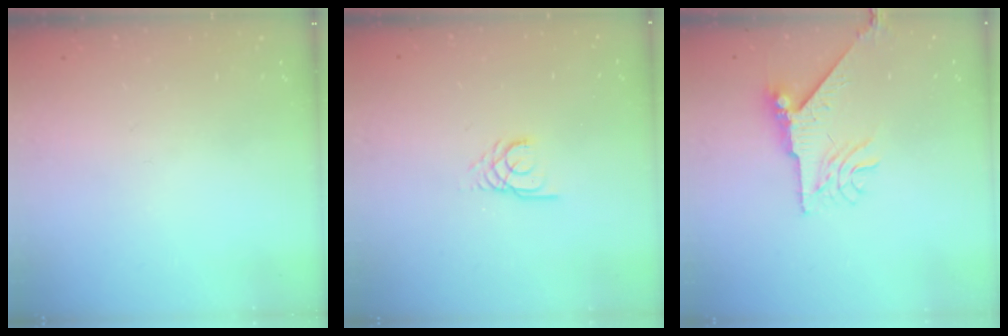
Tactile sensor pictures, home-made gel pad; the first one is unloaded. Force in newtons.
{"total": 3.0, "press": 3.0, "slide": 0.3}
{"total": 8.3, "press": 8.2, "slide": 0.8}